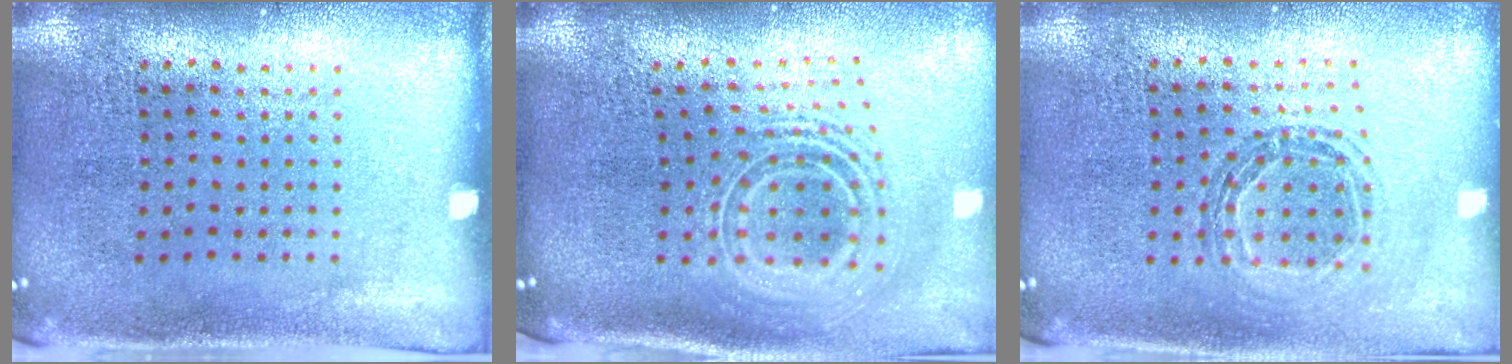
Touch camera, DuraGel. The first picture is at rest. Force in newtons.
{"total": 2.6, "press": 1.8, "slide": 1.9}
{"total": 0.5, "press": 0.5, "slide": 0.0}